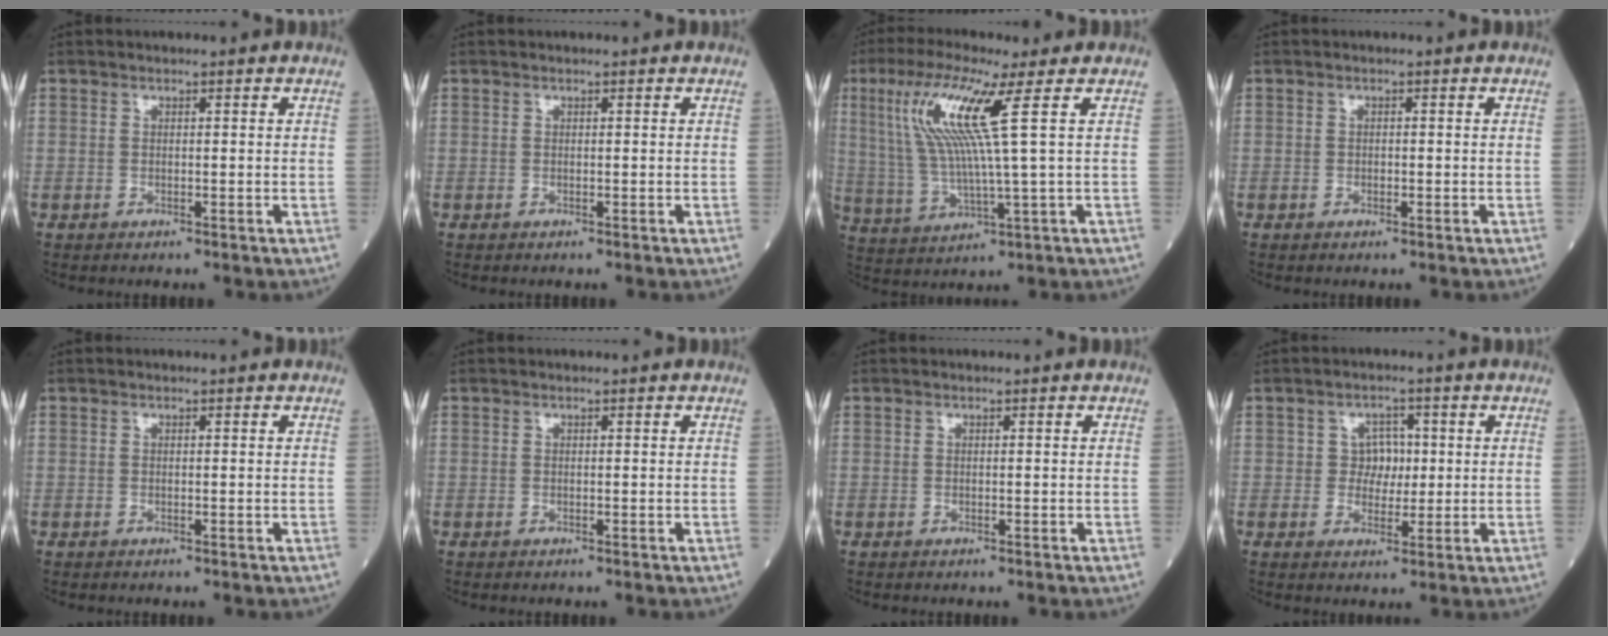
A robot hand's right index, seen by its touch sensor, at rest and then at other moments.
{"total": 0.0}
{"total": 11.8, "force": [4.1, -1.0, 11.0], "torque": [-0.241, 0.004, 0.081]}
{"total": 0.7, "force": [-0.3, 0.5, 0.4], "torque": [-0.004, 0.001, -0.005]}
{"total": 0.0}
{"total": 0.0}
{"total": 0.0}
{"total": 3.5, "force": [0.5, 2.9, 1.9], "torque": [-0.020, 0.007, 0.006]}